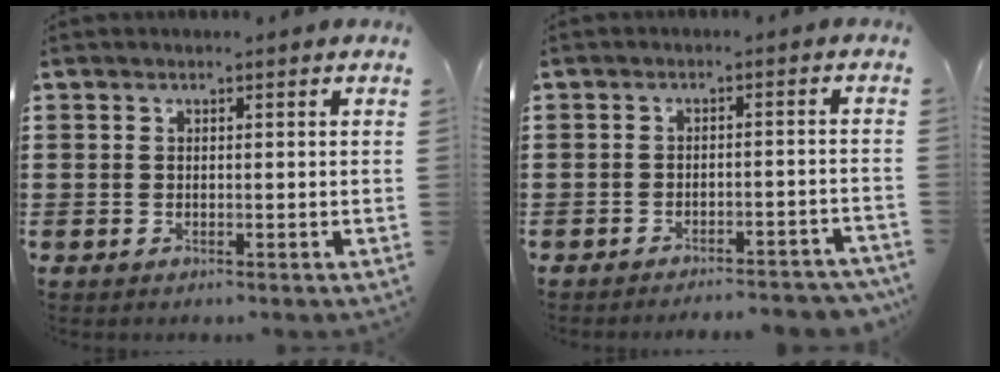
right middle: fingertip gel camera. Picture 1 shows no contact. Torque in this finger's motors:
{"motor_torque": [2.14, 0.00, 0.13, 0.07]}